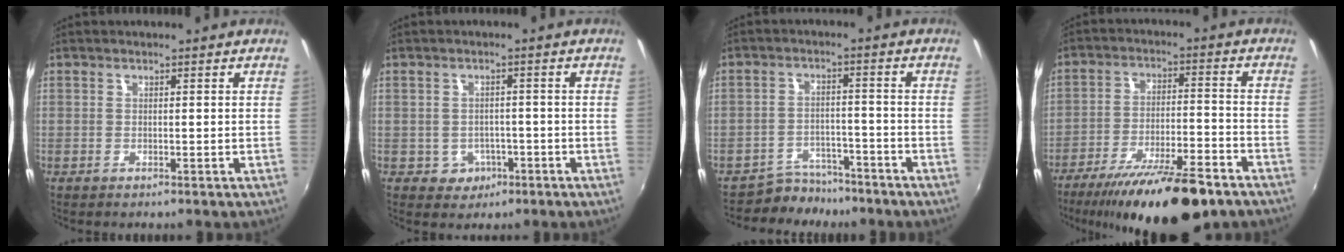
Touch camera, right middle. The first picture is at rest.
{"total": 4.0, "force": [-1.5, 3.6, 0.9], "torque": [-0.028, 0.008, -0.013]}
{"total": 6.1, "force": [-5.5, 2.7, 0.4], "torque": [-0.020, 0.013, -0.080]}
{"total": 19.5, "force": [-14.6, 4.3, 12.1], "torque": [-0.216, -0.030, -0.224]}